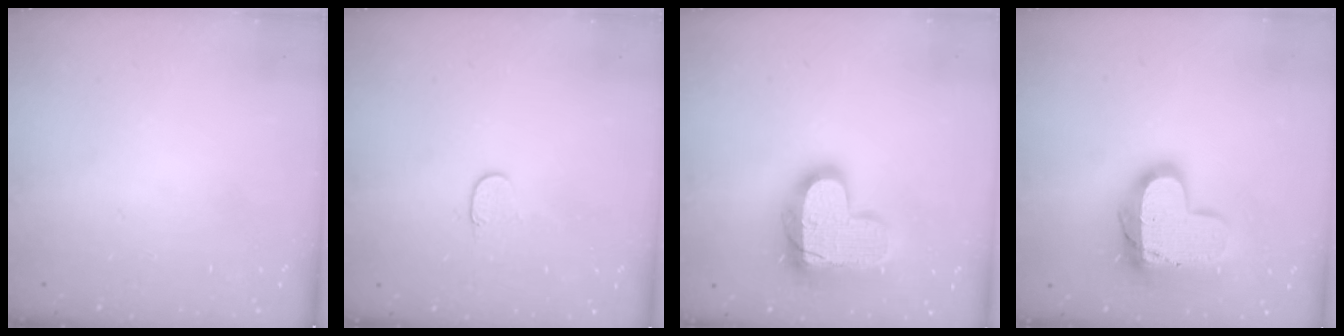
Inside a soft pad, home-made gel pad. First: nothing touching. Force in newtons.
{"total": 4.0, "press": 4.0, "slide": 0.4}
{"total": 18.0, "press": 18.0, "slide": 1.3}
{"total": 16.3, "press": 16.2, "slide": 1.4}